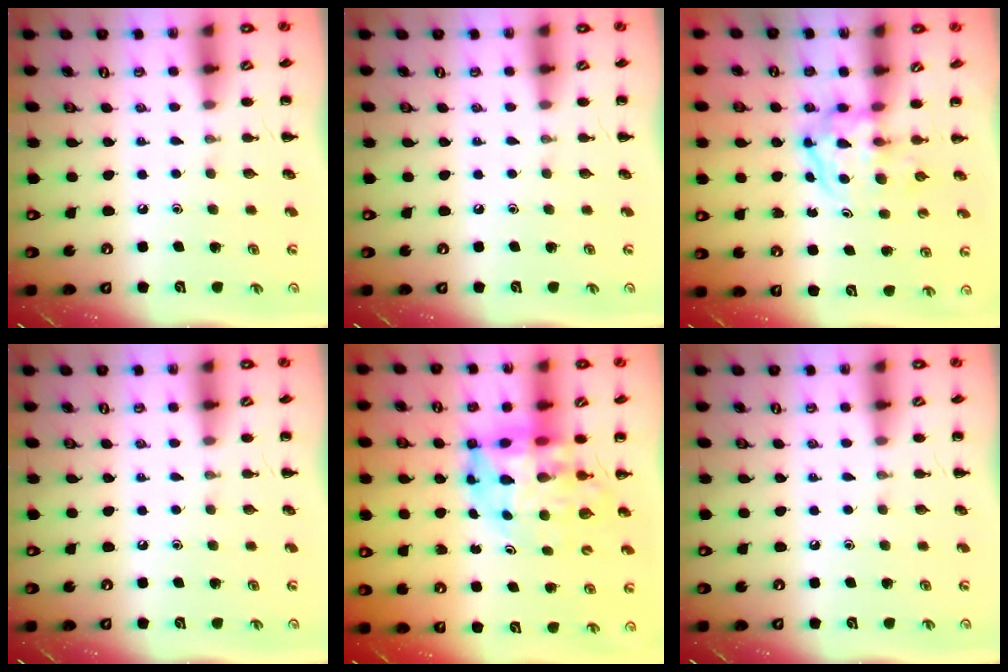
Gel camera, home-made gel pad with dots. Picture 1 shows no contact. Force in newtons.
{"total": 0.0}
{"total": 3.9, "press": 3.9, "slide": 0.4}
{"total": 0.0}
{"total": 11.0, "press": 10.4, "slide": 3.4}
{"total": 0.0}